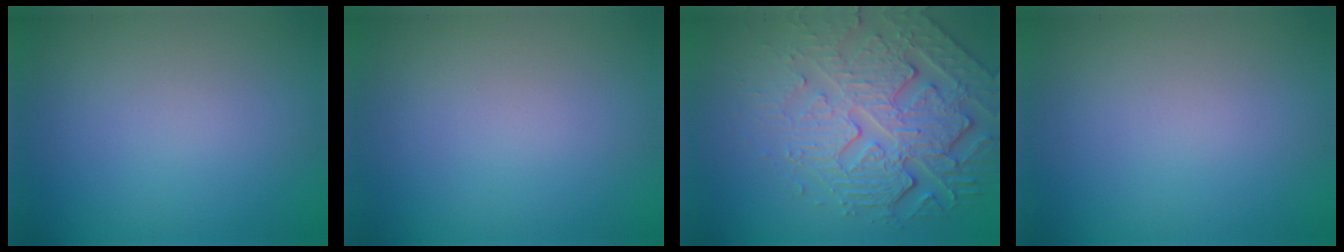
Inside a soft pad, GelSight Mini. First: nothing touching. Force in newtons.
{"total": 0.0}
{"total": 6.3, "press": 5.3, "slide": 3.5}
{"total": 0.0}